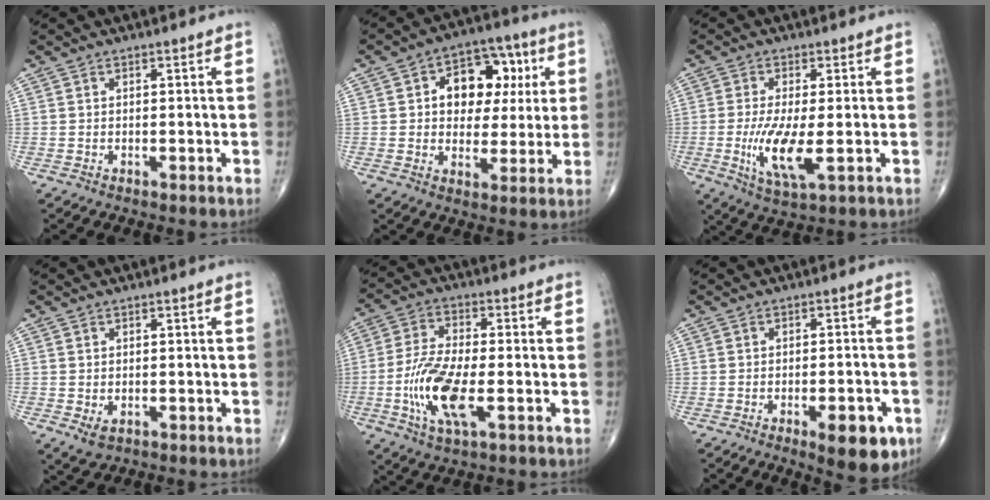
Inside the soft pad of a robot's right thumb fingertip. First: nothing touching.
{"total": 13.6, "force": [3.1, 9.4, 9.4], "torque": [-0.078, 0.011, 0.043]}
{"total": 9.0, "force": [-1.5, 2.4, 8.6], "torque": [-0.177, -0.020, -0.024]}
{"total": 2.5, "force": [-0.7, 1.7, 1.7], "torque": [-0.025, -0.005, -0.003]}
{"total": 12.3, "force": [-3.2, 4.3, 11.0], "torque": [-0.233, 0.004, -0.062]}
{"total": 9.1, "force": [-4.2, 3.3, 7.3], "torque": [-0.078, 0.010, -0.049]}